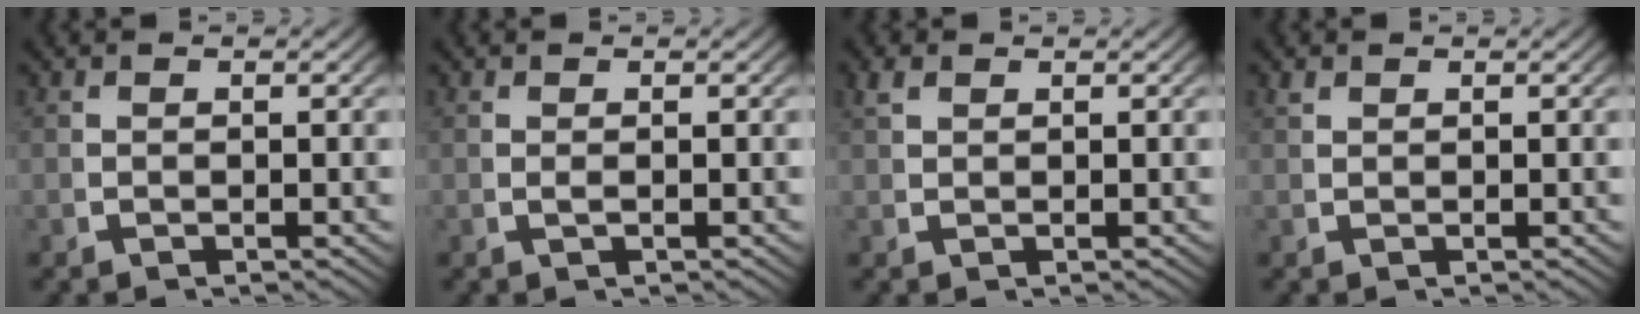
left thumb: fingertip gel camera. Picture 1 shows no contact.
{"total": 0.5, "force": [0.1, 0.1, 0.5], "torque": [-0.019, -0.003, 0.005]}
{"total": 1.2, "force": [1.1, 0.3, 0.4], "torque": [-0.011, 0.000, 0.027]}
{"total": 0.8, "force": [0.8, 0.0, 0.1], "torque": [-0.005, -0.002, 0.023]}